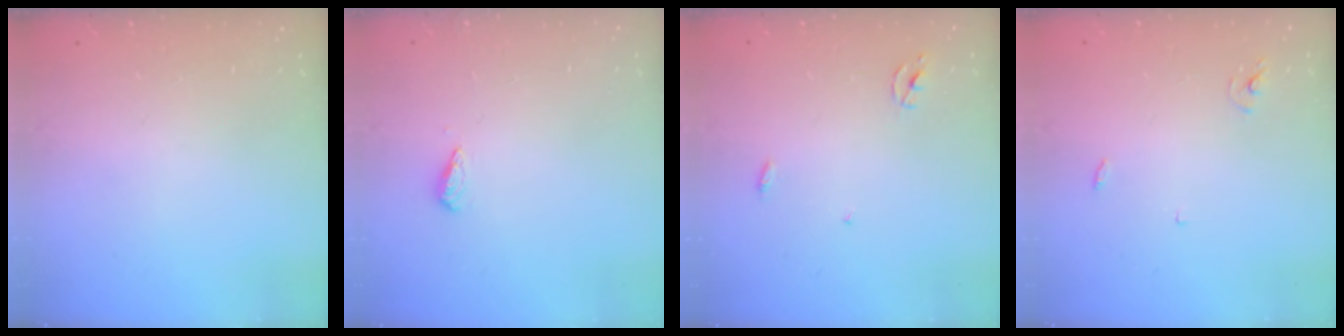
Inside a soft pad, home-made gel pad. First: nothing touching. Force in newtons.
{"total": 2.7, "press": 2.6, "slide": 0.4}
{"total": 2.3, "press": 2.3, "slide": 0.2}
{"total": 2.5, "press": 2.5, "slide": 0.1}